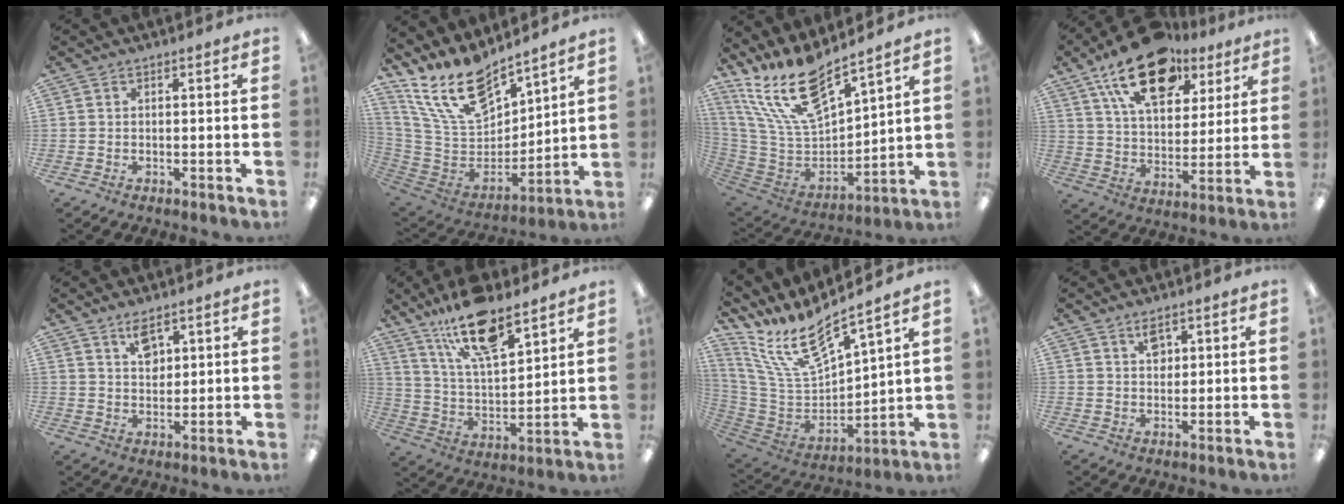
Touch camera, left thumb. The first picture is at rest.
{"total": 19.1, "force": [14.1, 8.9, 9.2], "torque": [-0.188, -0.081, 0.260]}
{"total": 20.3, "force": [15.4, 7.4, 11.1], "torque": [-0.240, -0.103, 0.278]}
{"total": 19.4, "force": [12.4, 10.5, 10.7], "torque": [-0.179, -0.056, 0.217]}
{"total": 5.5, "force": [3.8, 3.0, 2.7], "torque": [-0.031, -0.017, 0.064]}
{"total": 17.0, "force": [12.2, 5.6, 10.4], "torque": [-0.180, -0.061, 0.208]}
{"total": 16.5, "force": [12.4, 5.4, 9.4], "torque": [-0.201, -0.089, 0.220]}
{"total": 3.8, "force": [2.5, 2.2, 1.9], "torque": [-0.018, -0.008, 0.041]}